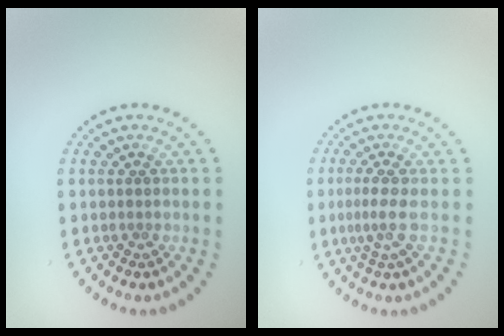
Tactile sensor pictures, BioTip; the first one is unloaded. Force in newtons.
{"total": 2.2, "press": 1.6, "slide": 1.5}